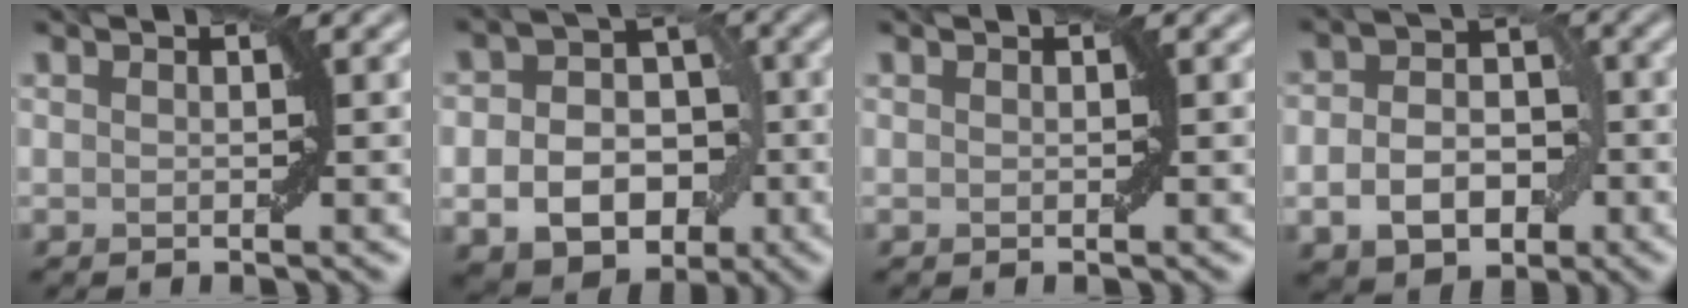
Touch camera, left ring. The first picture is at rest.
{"total": 9.6, "force": [-2.7, 7.2, 5.8], "torque": [-0.051, -0.017, -0.052]}
{"total": 0.0}
{"total": 6.1, "force": [-1.9, 4.3, 3.9], "torque": [-0.062, -0.003, -0.034]}